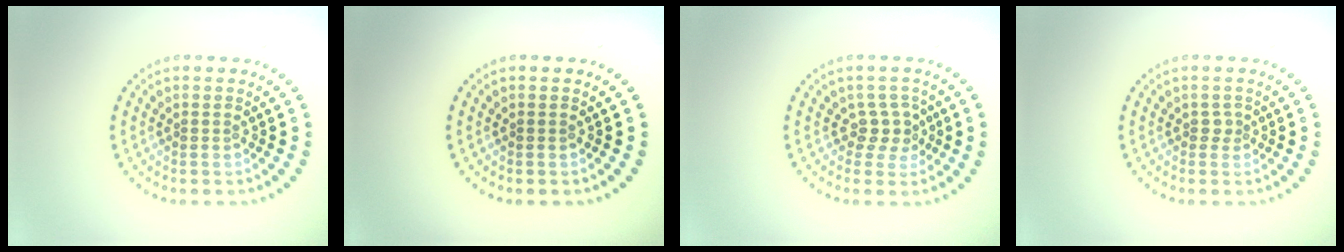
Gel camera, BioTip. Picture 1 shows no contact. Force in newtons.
{"total": 0.0}
{"total": 2.1, "press": 1.6, "slide": 1.4}
{"total": 0.8, "press": 0.6, "slide": 0.6}